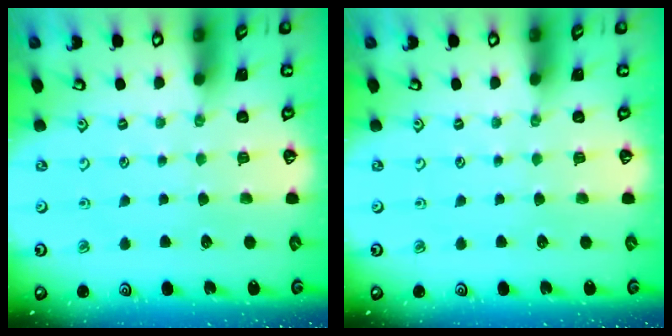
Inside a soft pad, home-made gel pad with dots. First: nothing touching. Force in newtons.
{"total": 0.0}